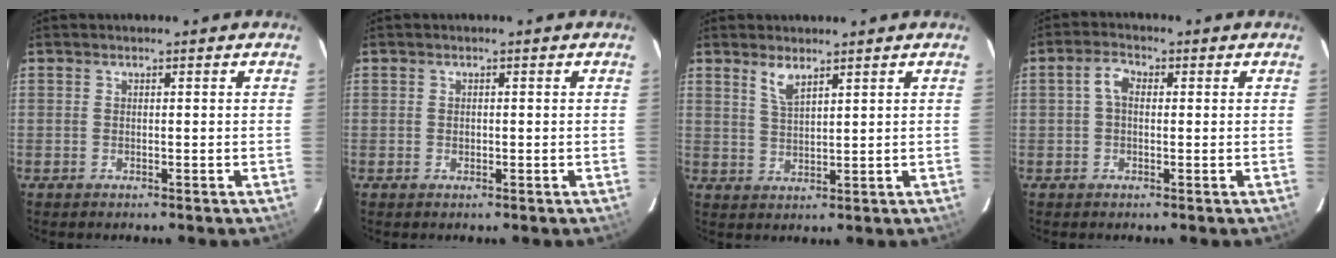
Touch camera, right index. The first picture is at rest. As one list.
[{"total": 0.6, "force": [-0.1, 0.5, 0.3], "torque": [-0.004, 0.002, -0.001]}, {"total": 3.5, "force": [2.6, 0.9, 2.3], "torque": [-0.045, -0.002, 0.051]}, {"total": 3.2, "force": [0.2, 2.0, 2.4], "torque": [-0.049, 0.013, 0.004]}]